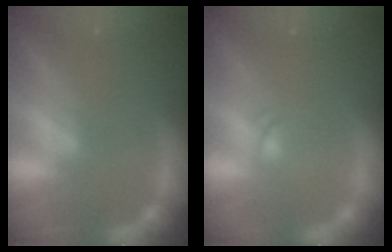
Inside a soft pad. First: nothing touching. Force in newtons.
{"total": 2.0}